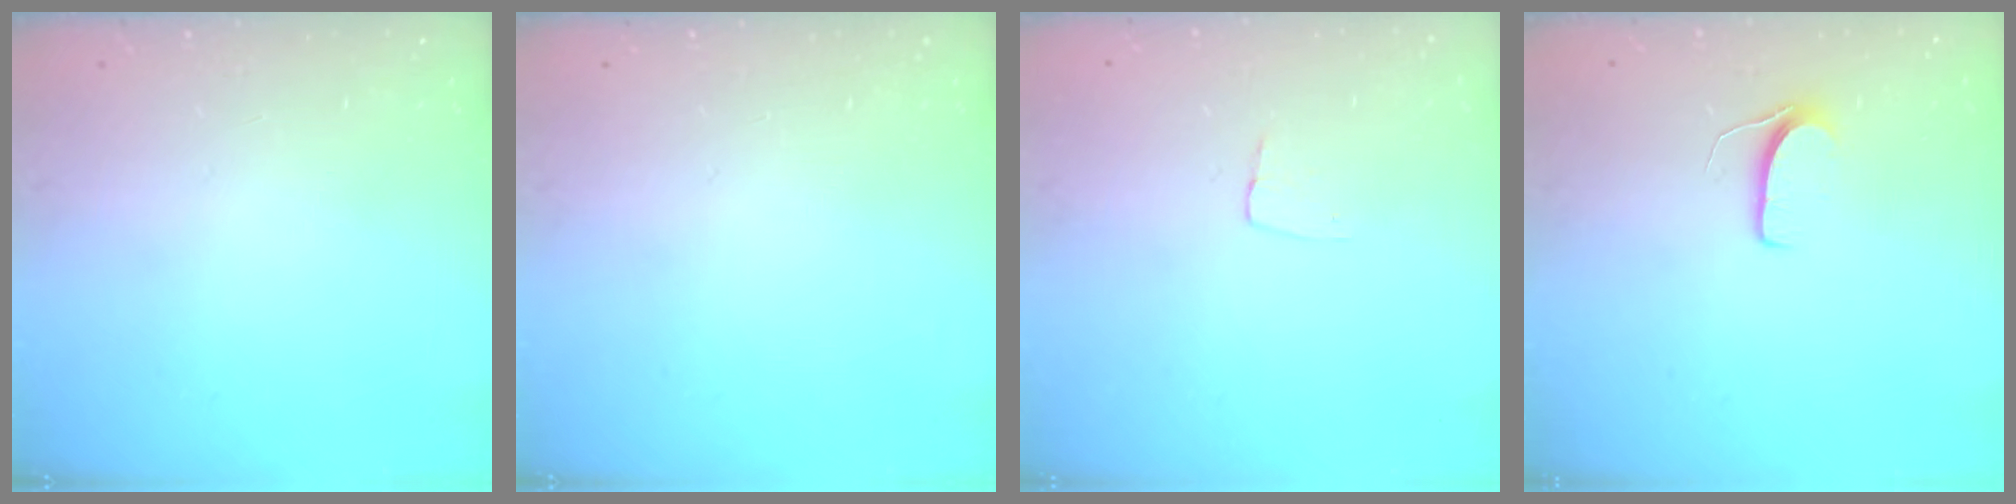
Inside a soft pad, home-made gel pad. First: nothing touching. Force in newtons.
{"total": 0.0}
{"total": 3.4, "press": 3.4, "slide": 0.2}
{"total": 5.9, "press": 5.9, "slide": 0.4}